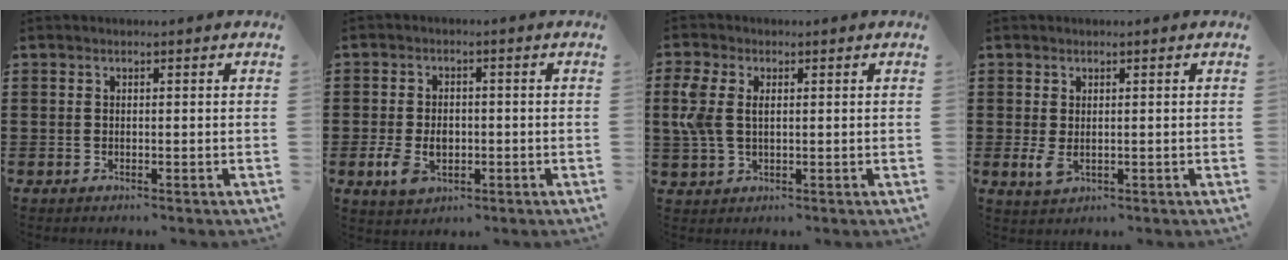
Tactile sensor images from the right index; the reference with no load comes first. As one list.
[{"total": 4.3, "force": [-1.1, 2.9, 2.9], "torque": [-0.069, 0.000, -0.022]}, {"total": 4.8, "force": [1.1, 2.9, 3.6], "torque": [-0.100, 0.001, 0.012]}, {"total": 2.0, "force": [0.0, 1.0, 1.8], "torque": [-0.041, -0.003, 0.000]}]